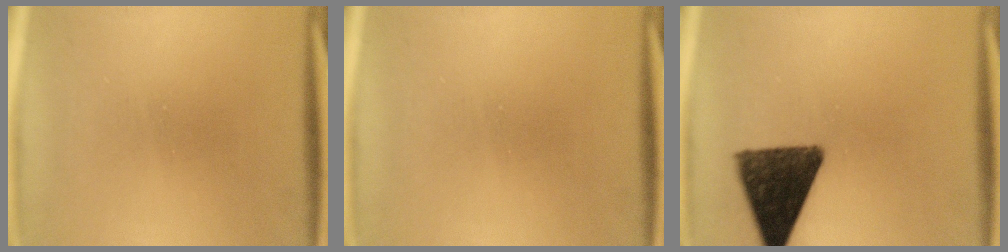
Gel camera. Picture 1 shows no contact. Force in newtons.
{"total": 0.0}
{"total": 13.3}